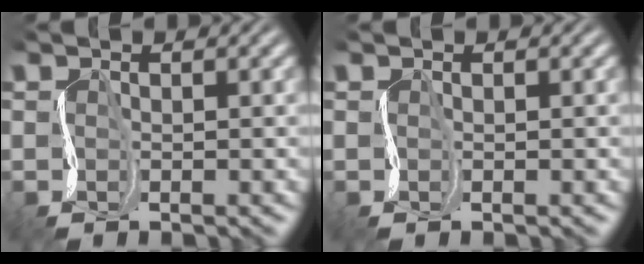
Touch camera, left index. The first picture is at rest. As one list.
[{"total": 0.0}]